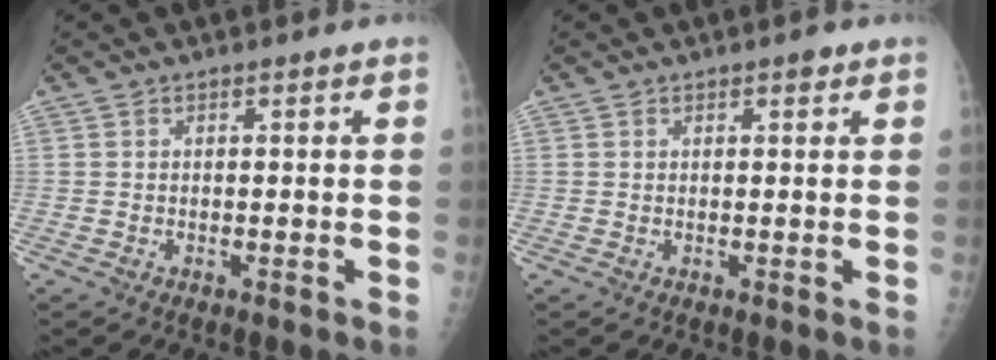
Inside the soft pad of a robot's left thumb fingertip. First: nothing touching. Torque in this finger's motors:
{"motor_torque": [0.44, -0.24, 0.09, -0.36, 0.11]}